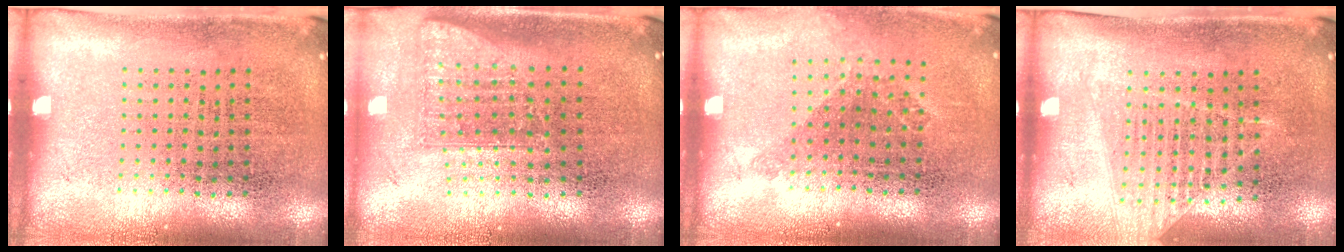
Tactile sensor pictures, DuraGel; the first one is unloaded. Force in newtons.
{"total": 1.6, "press": 1.2, "slide": 1.1}
{"total": 1.0, "press": 0.9, "slide": 0.5}
{"total": 1.1, "press": 1.1, "slide": 0.4}